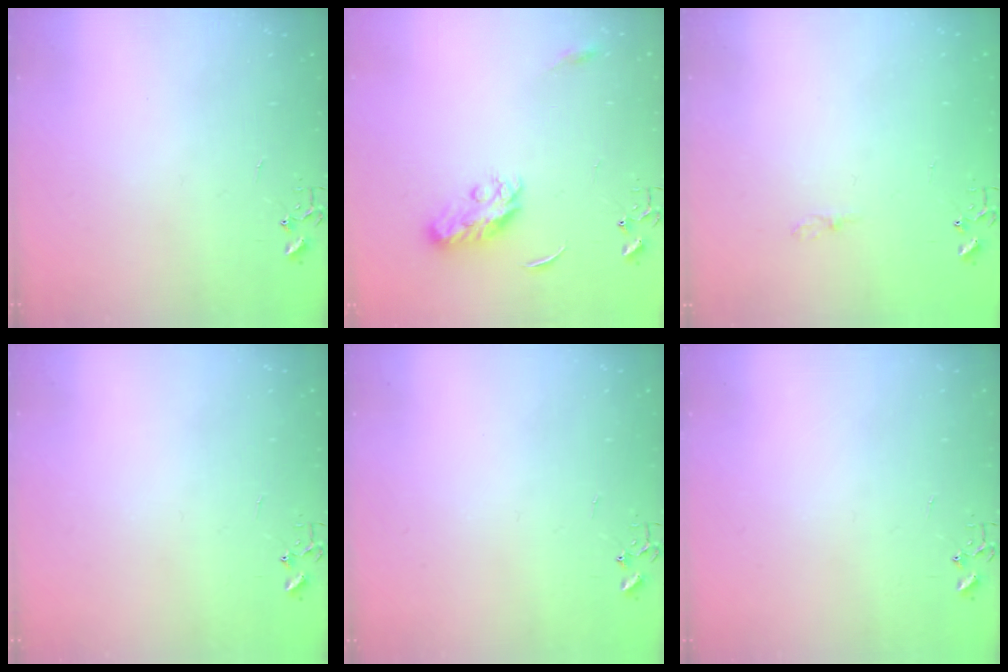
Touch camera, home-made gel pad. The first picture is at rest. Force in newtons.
{"total": 9.2, "press": 9.2, "slide": 0.1}
{"total": 3.5, "press": 3.5, "slide": 0.5}
{"total": 0.0}
{"total": 0.0}
{"total": 0.0}